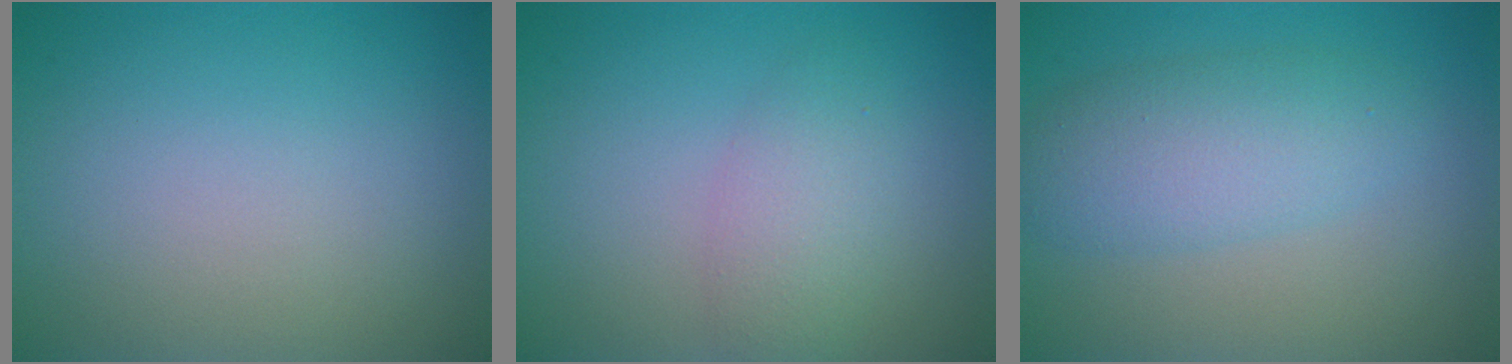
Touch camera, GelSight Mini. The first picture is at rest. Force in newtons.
{"total": 2.8, "press": 2.8, "slide": 0.1}
{"total": 4.4, "press": 4.4, "slide": 0.0}